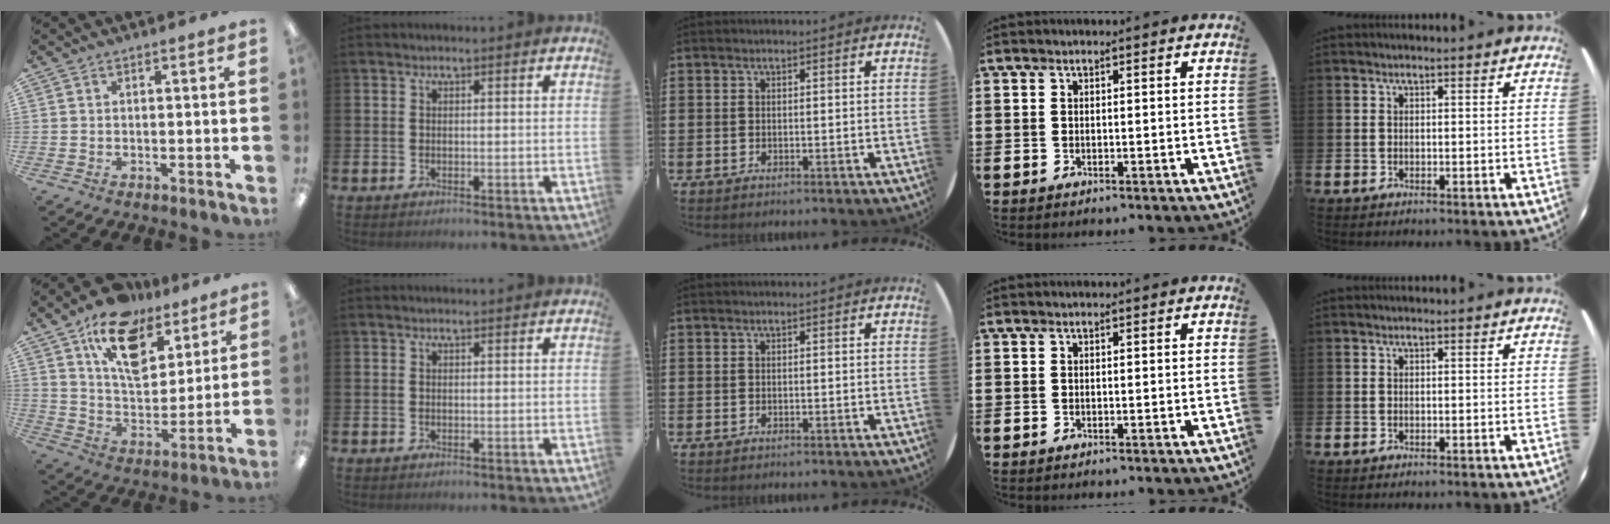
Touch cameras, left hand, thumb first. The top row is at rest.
{"thumb": {"total": 16.4, "force": [10.6, 9.0, 8.7], "torque": [-0.146, -0.049, 0.191]}, "index": {"total": 0.6, "force": [0.6, 0.0, 0.1], "torque": [0.008, -0.004, 0.009]}}